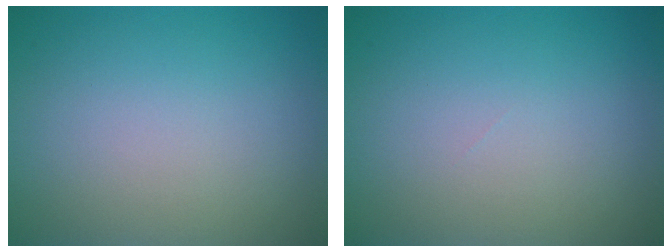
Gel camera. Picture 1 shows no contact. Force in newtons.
{"total": 0.0}